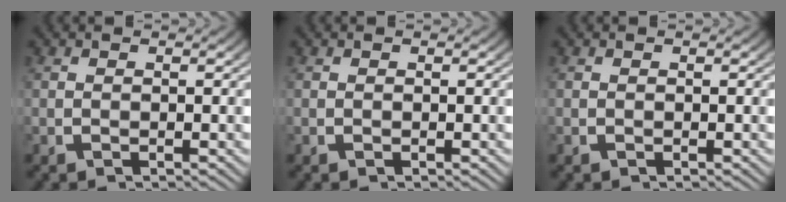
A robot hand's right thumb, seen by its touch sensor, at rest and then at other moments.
{"total": 0.0}
{"total": 0.0}